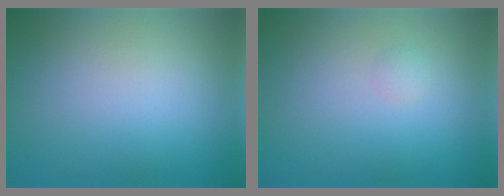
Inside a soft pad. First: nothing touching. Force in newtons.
{"total": 0.6, "press": 0.6, "slide": 0.1}